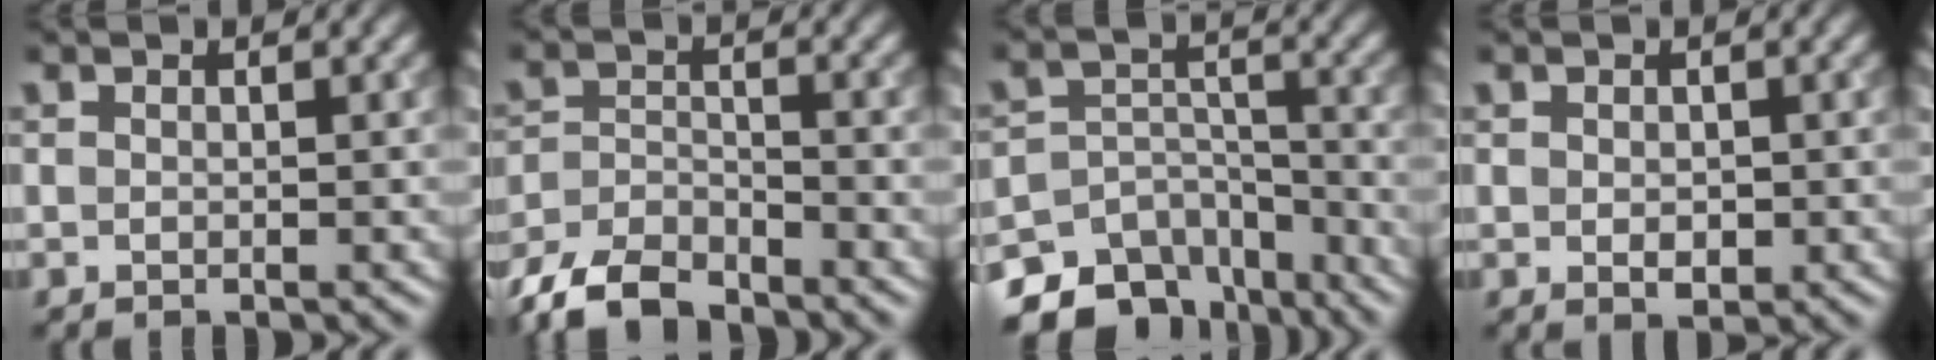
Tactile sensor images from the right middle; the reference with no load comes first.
{"total": 6.0, "force": [-5.2, 2.0, 2.2], "torque": [-0.039, -0.007, -0.106]}
{"total": 10.7, "force": [-8.5, 5.9, 2.7], "torque": [-0.033, 0.000, -0.123]}
{"total": 1.5, "force": [-0.2, 1.0, 1.1], "torque": [-0.016, -0.005, 0.000]}